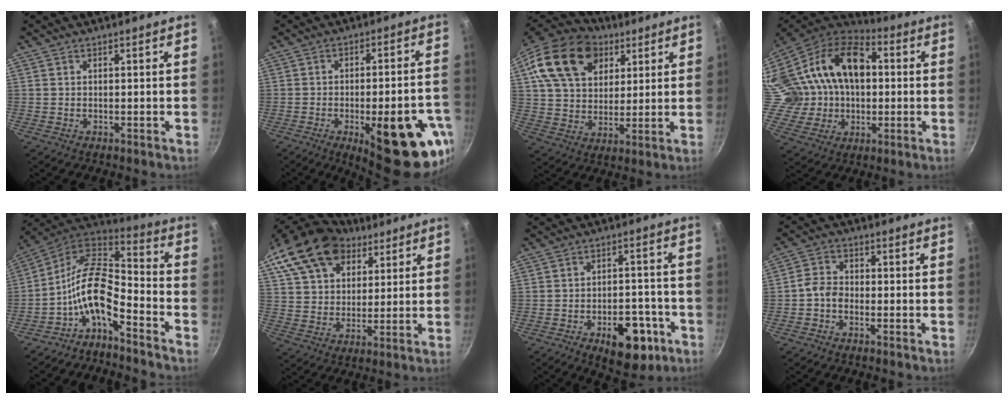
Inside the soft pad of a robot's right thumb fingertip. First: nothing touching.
{"total": 21.4, "force": [-8.7, 7.2, 18.2], "torque": [-0.191, 0.021, -0.106]}
{"total": 21.1, "force": [8.9, 15.1, 11.7], "torque": [-0.191, 0.005, 0.157]}
{"total": 26.1, "force": [3.5, 19.8, 16.7], "torque": [-0.335, 0.048, 0.064]}
{"total": 13.3, "force": [-6.8, 5.6, 9.9], "torque": [-0.187, 0.077, -0.145]}
{"total": 21.2, "force": [11.5, 14.3, 10.5], "torque": [-0.200, 0.011, 0.208]}
{"total": 12.6, "force": [-5.6, 7.0, 8.9], "torque": [-0.075, 0.033, -0.064]}
{"total": 3.9, "force": [-1.5, 3.0, 2.1], "torque": [-0.033, 0.021, -0.037]}